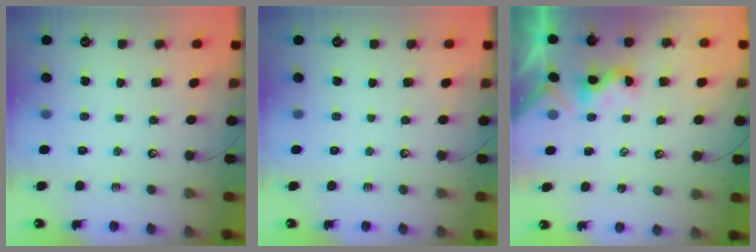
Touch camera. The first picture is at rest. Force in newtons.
{"total": 0.0}
{"total": 2.3, "press": 2.3, "slide": 0.3}